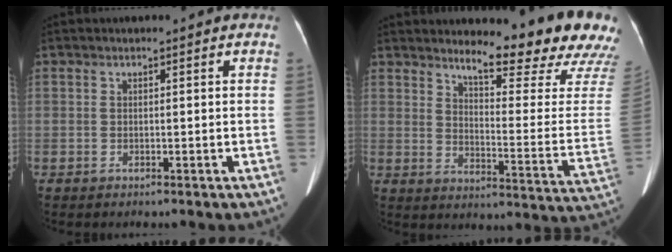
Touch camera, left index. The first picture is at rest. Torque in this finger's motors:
{"motor_torque": [0.94, -1.20, 0.16, 0.04]}